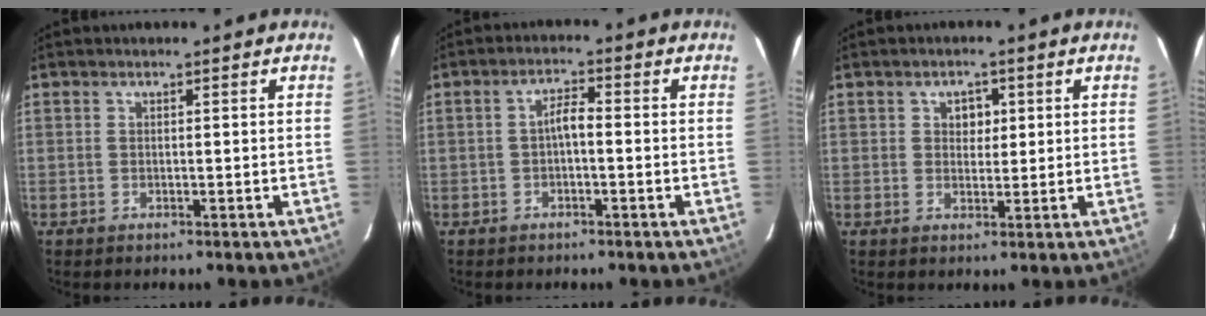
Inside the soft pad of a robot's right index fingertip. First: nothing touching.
{"total": 2.6, "force": [-0.7, 0.9, 2.4], "torque": [-0.045, 0.010, -0.012]}
{"total": 2.9, "force": [0.8, 2.4, 1.3], "torque": [-0.015, 0.010, 0.013]}